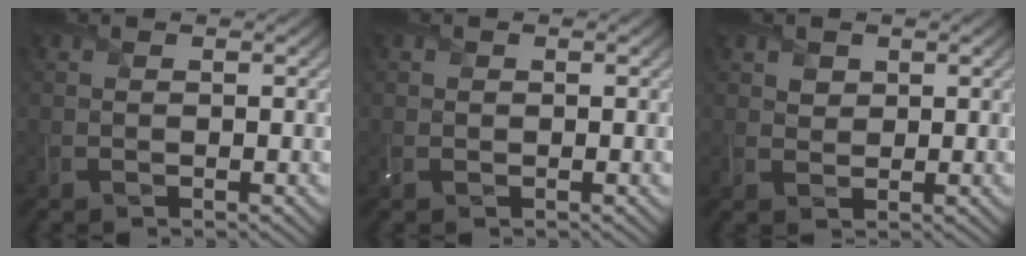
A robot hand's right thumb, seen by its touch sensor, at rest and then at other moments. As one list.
[{"total": 0.5, "force": [0.0, 0.5, 0.1], "torque": [-0.001, -0.003, -0.002]}, {"total": 1.1, "force": [0.8, 0.6, 0.4], "torque": [-0.011, -0.001, 0.016]}]